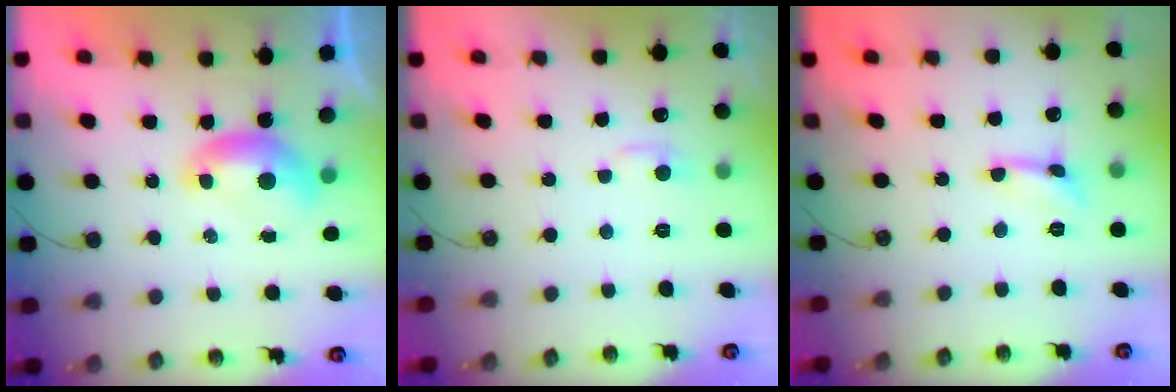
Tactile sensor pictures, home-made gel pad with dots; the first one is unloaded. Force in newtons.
{"total": 1.0, "press": 0.4, "slide": 0.9}
{"total": 2.8, "press": 2.8, "slide": 0.4}